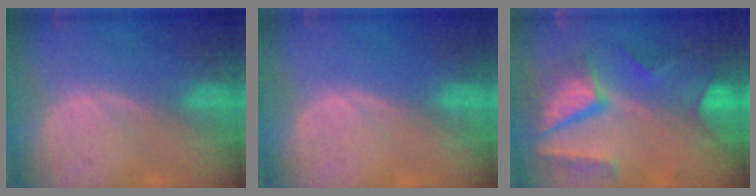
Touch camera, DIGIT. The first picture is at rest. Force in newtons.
{"total": 0.0}
{"total": 10.4, "press": 8.7, "slide": 5.7}